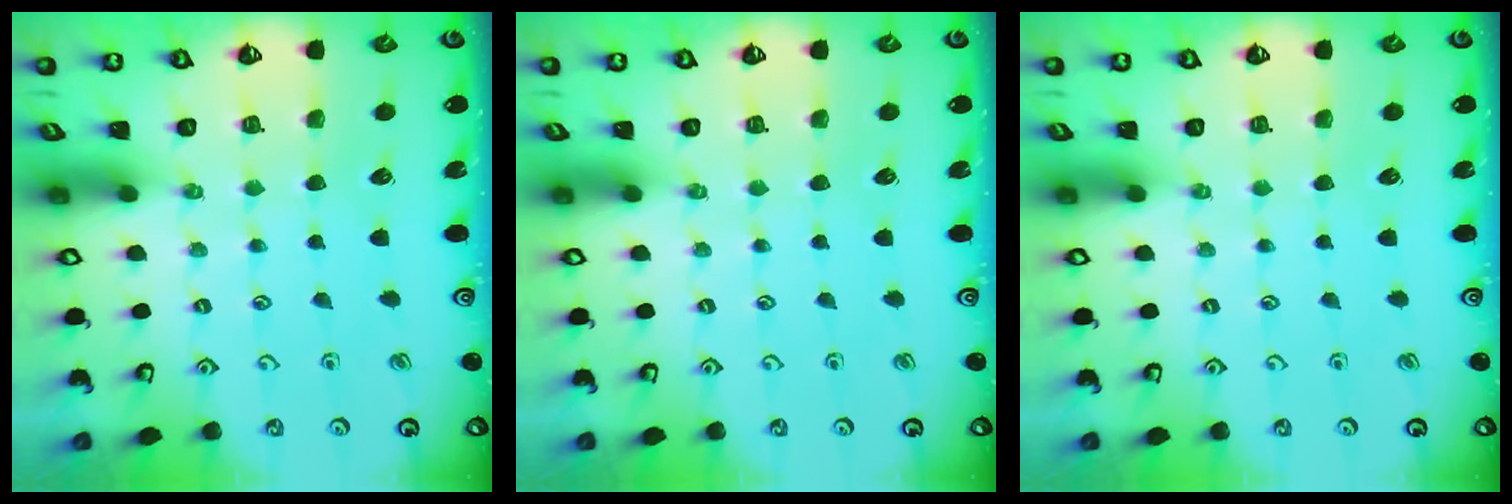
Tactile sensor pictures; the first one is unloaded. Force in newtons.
{"total": 0.0}
{"total": 0.0}